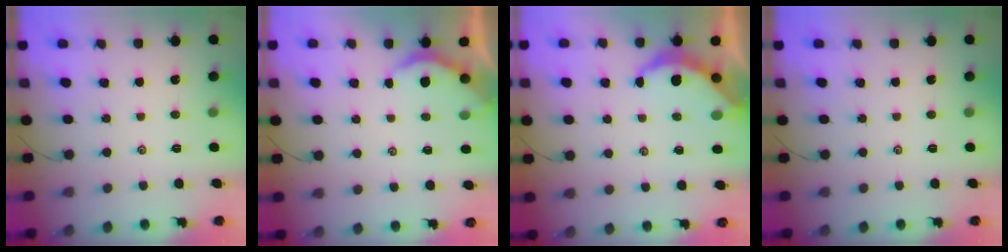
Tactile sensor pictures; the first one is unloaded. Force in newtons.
{"total": 2.6, "press": 2.5, "slide": 0.2}
{"total": 5.5, "press": 5.5, "slide": 0.5}
{"total": 0.0}